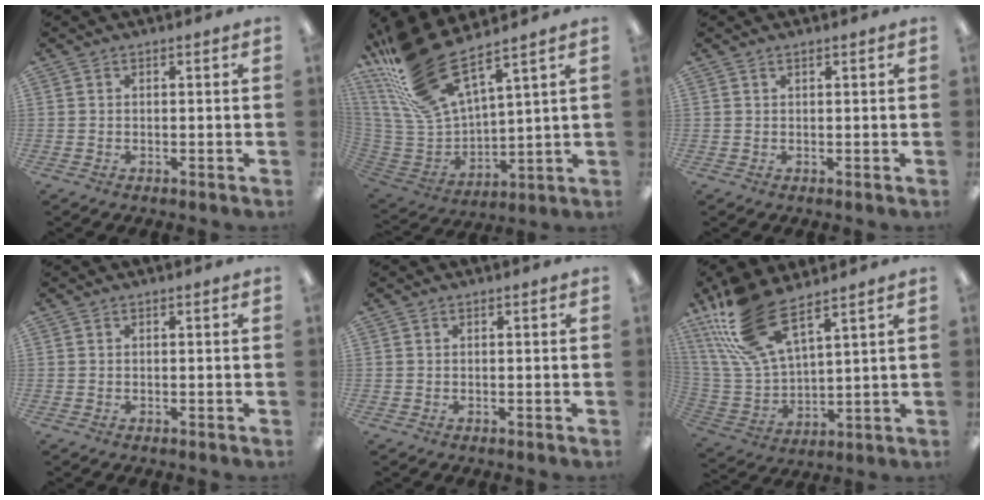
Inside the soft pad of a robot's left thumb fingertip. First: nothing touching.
{"total": 20.5, "force": [15.8, 5.9, 11.8], "torque": [-0.267, -0.108, 0.280]}
{"total": 0.7, "force": [0.6, 0.2, 0.4], "torque": [-0.009, 0.001, 0.011]}
{"total": 0.0}
{"total": 0.0}
{"total": 18.2, "force": [12.1, 7.0, 11.6], "torque": [-0.269, -0.049, 0.219]}